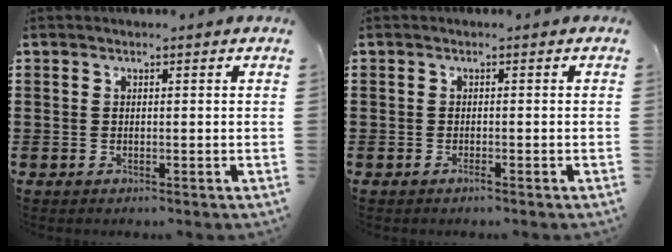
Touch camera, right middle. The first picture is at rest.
{"total": 0.6, "force": [-0.4, 0.0, 0.5], "torque": [-0.010, -0.003, -0.007]}